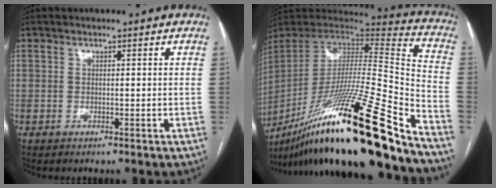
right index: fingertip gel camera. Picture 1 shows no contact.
{"total": 36.6, "force": [-25.5, 2.1, 26.2], "torque": [-0.425, -0.071, -0.419]}